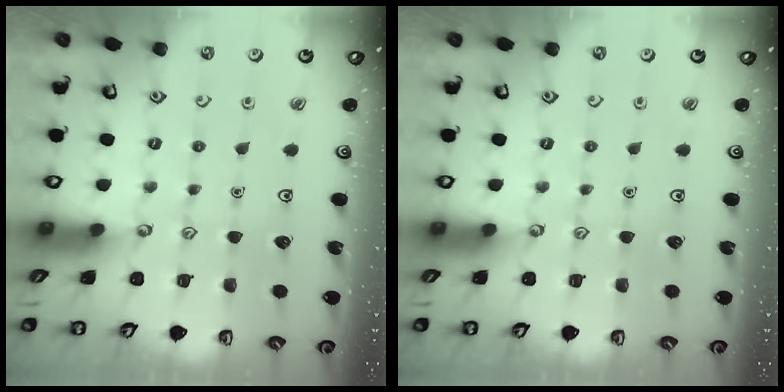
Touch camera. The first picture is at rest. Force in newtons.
{"total": 0.0}